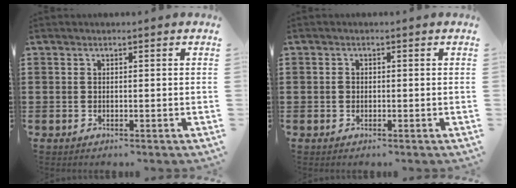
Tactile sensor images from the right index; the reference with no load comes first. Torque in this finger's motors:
{"motor_torque": [0.20, -0.27, 0.01, 0.03]}